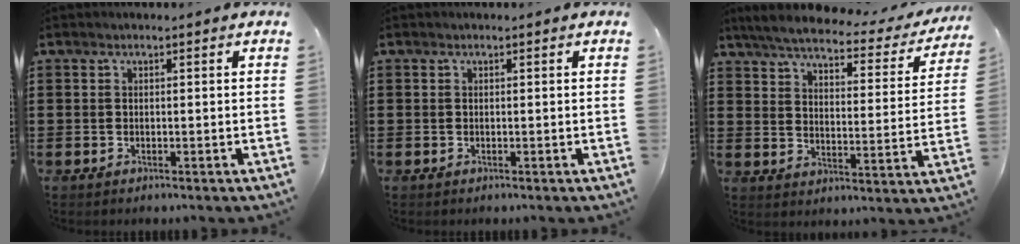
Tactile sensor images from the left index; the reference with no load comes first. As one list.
[{"total": 0.0}, {"total": 5.1, "force": [4.6, 0.6, 2.2], "torque": [-0.067, -0.028, 0.073]}]